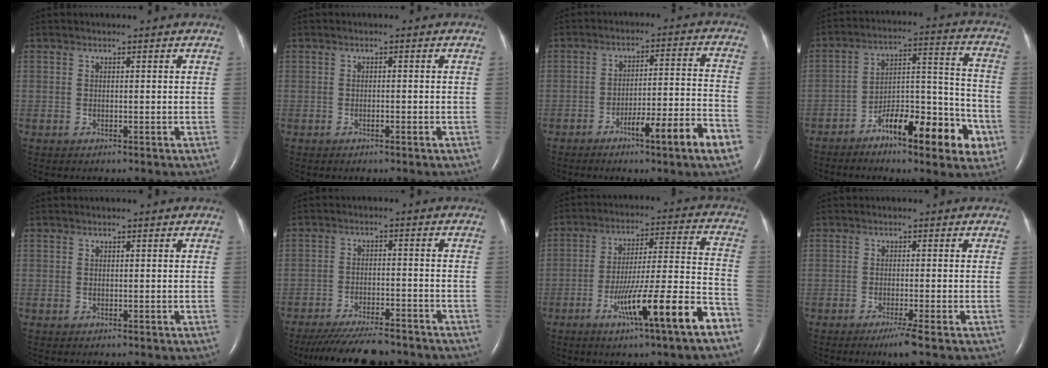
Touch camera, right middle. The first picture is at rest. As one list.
[{"total": 0.8, "force": [-0.4, 0.0, 0.7], "torque": [-0.016, 0.000, -0.004]}, {"total": 10.9, "force": [-6.0, -0.4, 9.1], "torque": [-0.133, 0.000, -0.091]}, {"total": 15.2, "force": [-7.7, 4.2, 12.4], "torque": [-0.174, 0.026, -0.116]}, {"total": 0.0}, {"total": 12.3, "force": [-11.0, 1.9, 5.2], "torque": [-0.082, -0.017, -0.162]}, {"total": 13.1, "force": [-7.2, -0.7, 10.9], "torque": [-0.180, -0.004, -0.121]}, {"total": 3.0, "force": [-1.9, -0.6, 2.2], "torque": [-0.040, -0.011, -0.035]}]